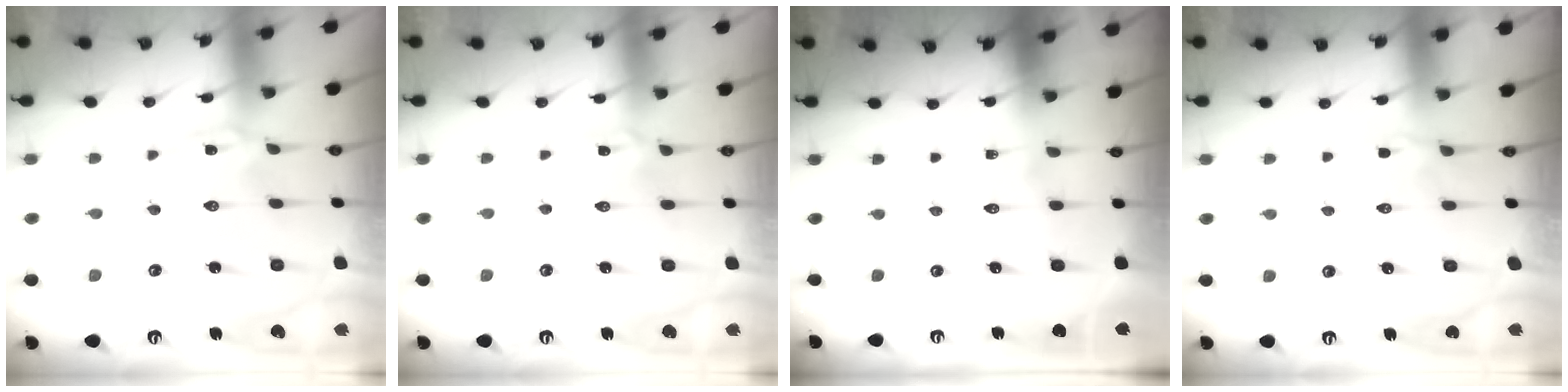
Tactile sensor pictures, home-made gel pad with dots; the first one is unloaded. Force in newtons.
{"total": 1.1, "press": 1.0, "slide": 0.1}
{"total": 0.0}
{"total": 2.2, "press": 1.7, "slide": 1.4}